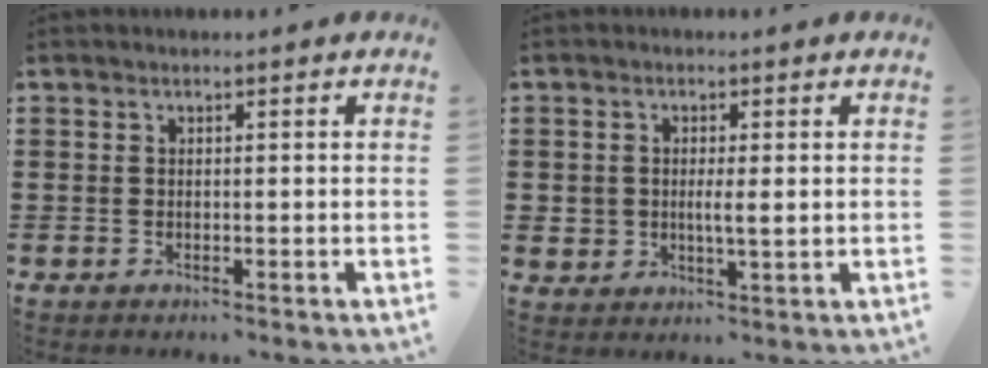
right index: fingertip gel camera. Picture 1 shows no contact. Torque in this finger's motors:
{"motor_torque": [0.34, -0.24, 0.25, 0.06]}